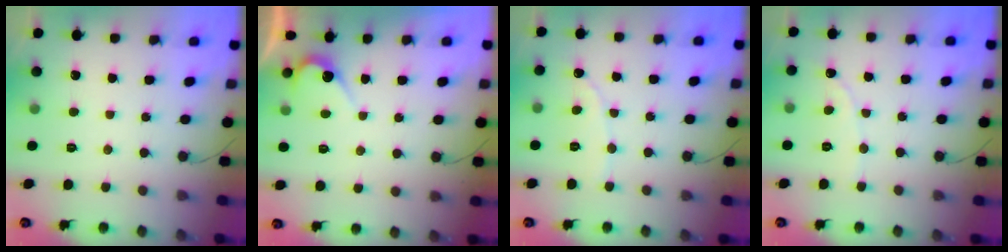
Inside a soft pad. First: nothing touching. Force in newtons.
{"total": 4.1, "press": 4.1, "slide": 0.3}
{"total": 2.5, "press": 2.5, "slide": 0.1}
{"total": 1.8, "press": 1.8, "slide": 0.1}